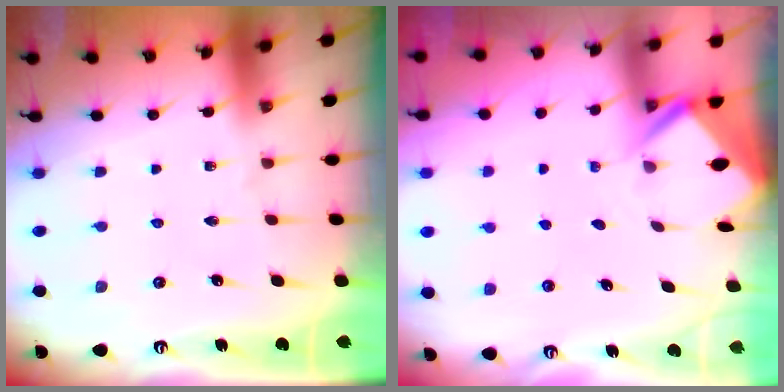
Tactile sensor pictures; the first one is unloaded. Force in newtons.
{"total": 2.4, "press": 2.4, "slide": 0.1}